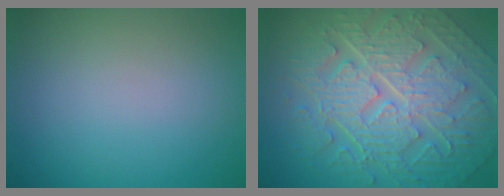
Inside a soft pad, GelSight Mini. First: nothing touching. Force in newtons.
{"total": 10.9, "press": 7.4, "slide": 8.0}